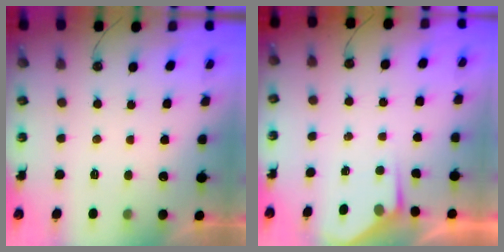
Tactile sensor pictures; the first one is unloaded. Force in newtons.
{"total": 2.9, "press": 2.9, "slide": 0.5}